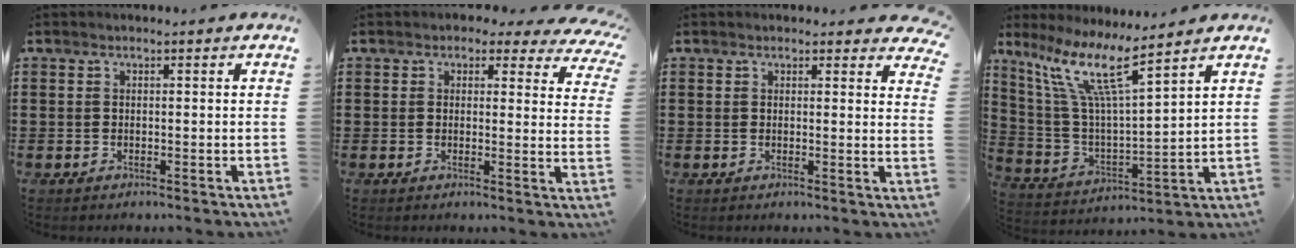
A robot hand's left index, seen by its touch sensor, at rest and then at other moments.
{"total": 2.8, "force": [2.0, 1.4, 1.3], "torque": [-0.030, -0.004, 0.032]}
{"total": 1.9, "force": [1.8, 0.5, 0.4], "torque": [-0.006, -0.004, 0.033]}
{"total": 11.1, "force": [7.7, 1.2, 8.0], "torque": [-0.180, -0.042, 0.130]}